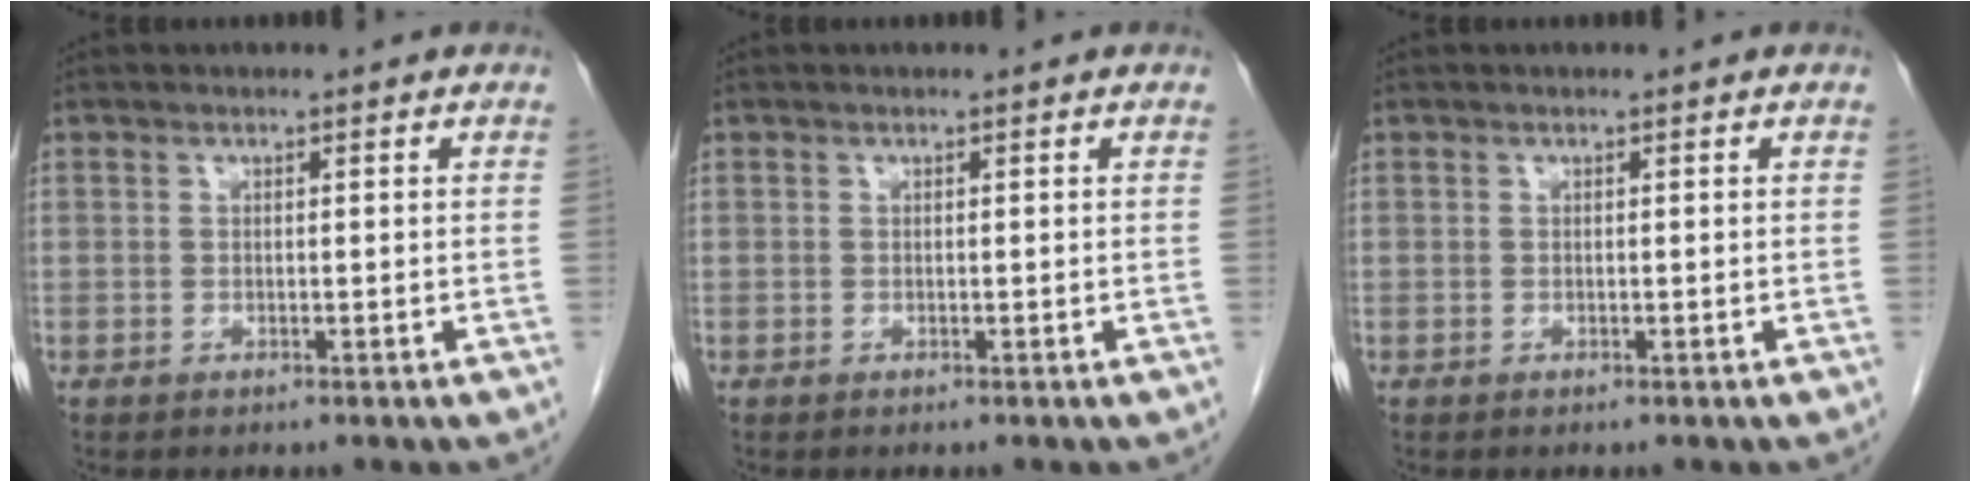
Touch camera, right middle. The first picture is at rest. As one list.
[{"total": 0.0}, {"total": 0.0}]